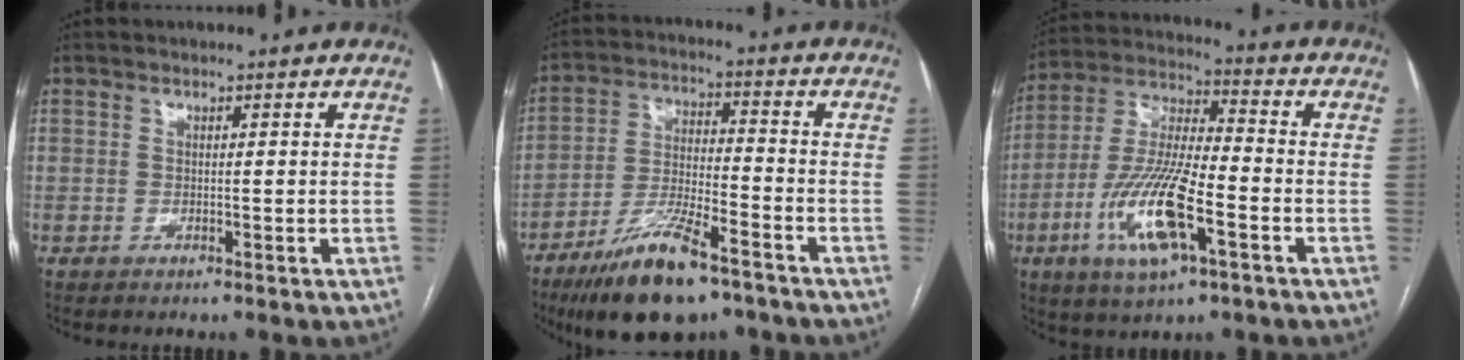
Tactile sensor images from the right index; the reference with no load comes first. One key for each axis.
{"total": 14.0, "fx": -9.5, "fy": 3.3, "fz": 9.7, "tx": -0.183, "ty": -0.017, "tz": -0.166}
{"total": 15.2, "fx": -5.7, "fy": 3.4, "fz": 13.6, "tx": -0.282, "ty": -0.009, "tz": -0.102}